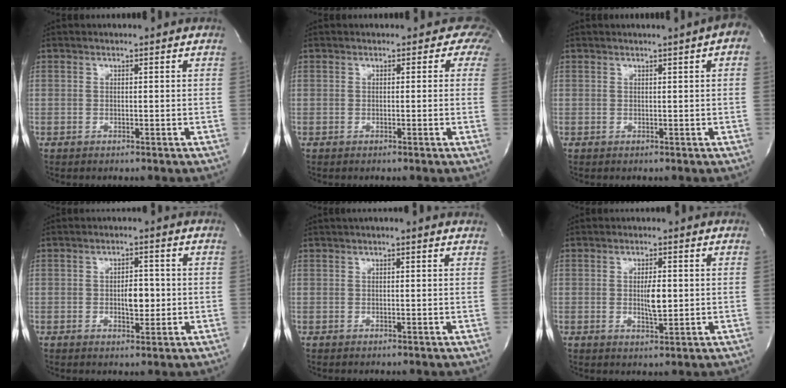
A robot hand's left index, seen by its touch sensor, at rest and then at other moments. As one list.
[{"total": 2.7, "force": [1.0, 2.4, 0.9], "torque": [0.019, -0.005, -0.013]}, {"total": 3.0, "force": [1.1, 0.3, 2.8], "torque": [-0.031, 0.005, 0.009]}, {"total": 3.9, "force": [-0.4, 1.9, 3.4], "torque": [-0.046, 0.002, -0.002]}, {"total": 1.7, "force": [0.8, 0.3, 1.4], "torque": [-0.023, 0.012, 0.006]}, {"total": 3.8, "force": [0.0, 1.1, 3.7], "torque": [-0.063, -0.003, 0.003]}]